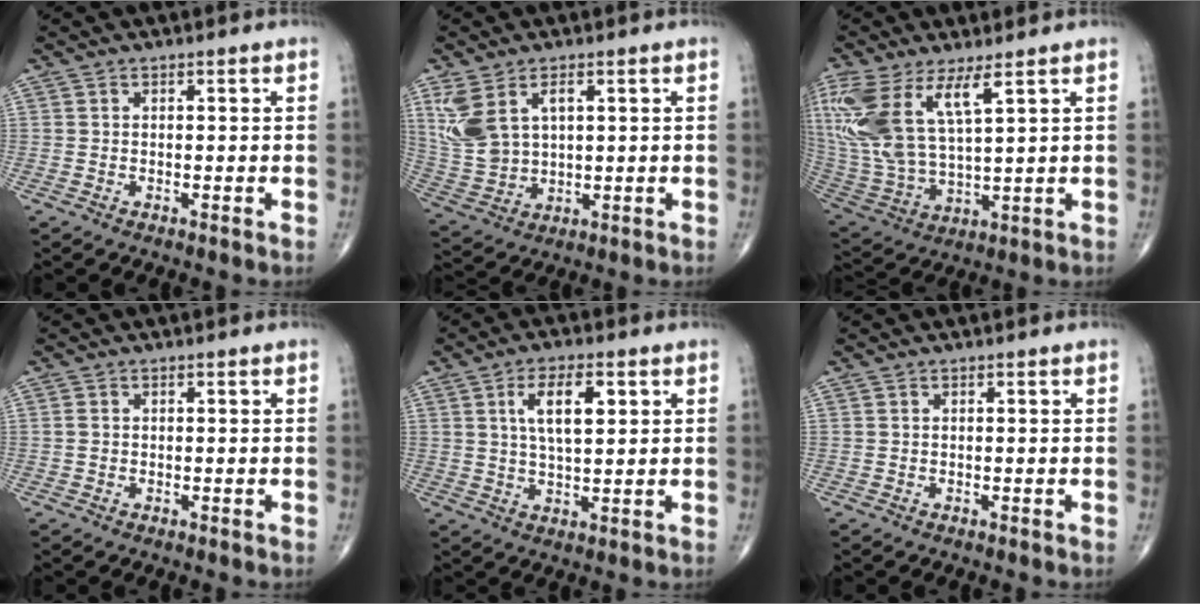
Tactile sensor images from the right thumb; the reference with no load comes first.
{"total": 9.7, "force": [3.4, 6.3, 6.6], "torque": [-0.136, -0.002, 0.083]}
{"total": 17.1, "force": [7.8, 6.1, 13.9], "torque": [-0.319, -0.031, 0.170]}
{"total": 0.8, "force": [0.0, 0.7, 0.5], "torque": [-0.010, 0.000, 0.001]}
{"total": 8.2, "force": [2.7, 3.4, 7.0], "torque": [-0.116, -0.005, 0.049]}
{"total": 0.0}